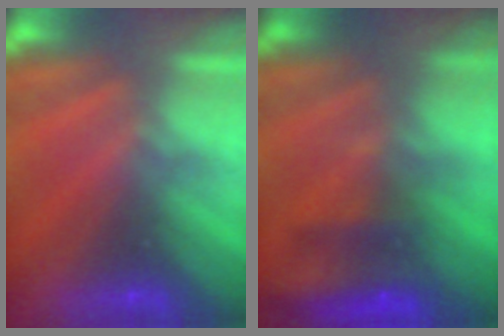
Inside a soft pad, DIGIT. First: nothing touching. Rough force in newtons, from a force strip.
{"total": 10.5}